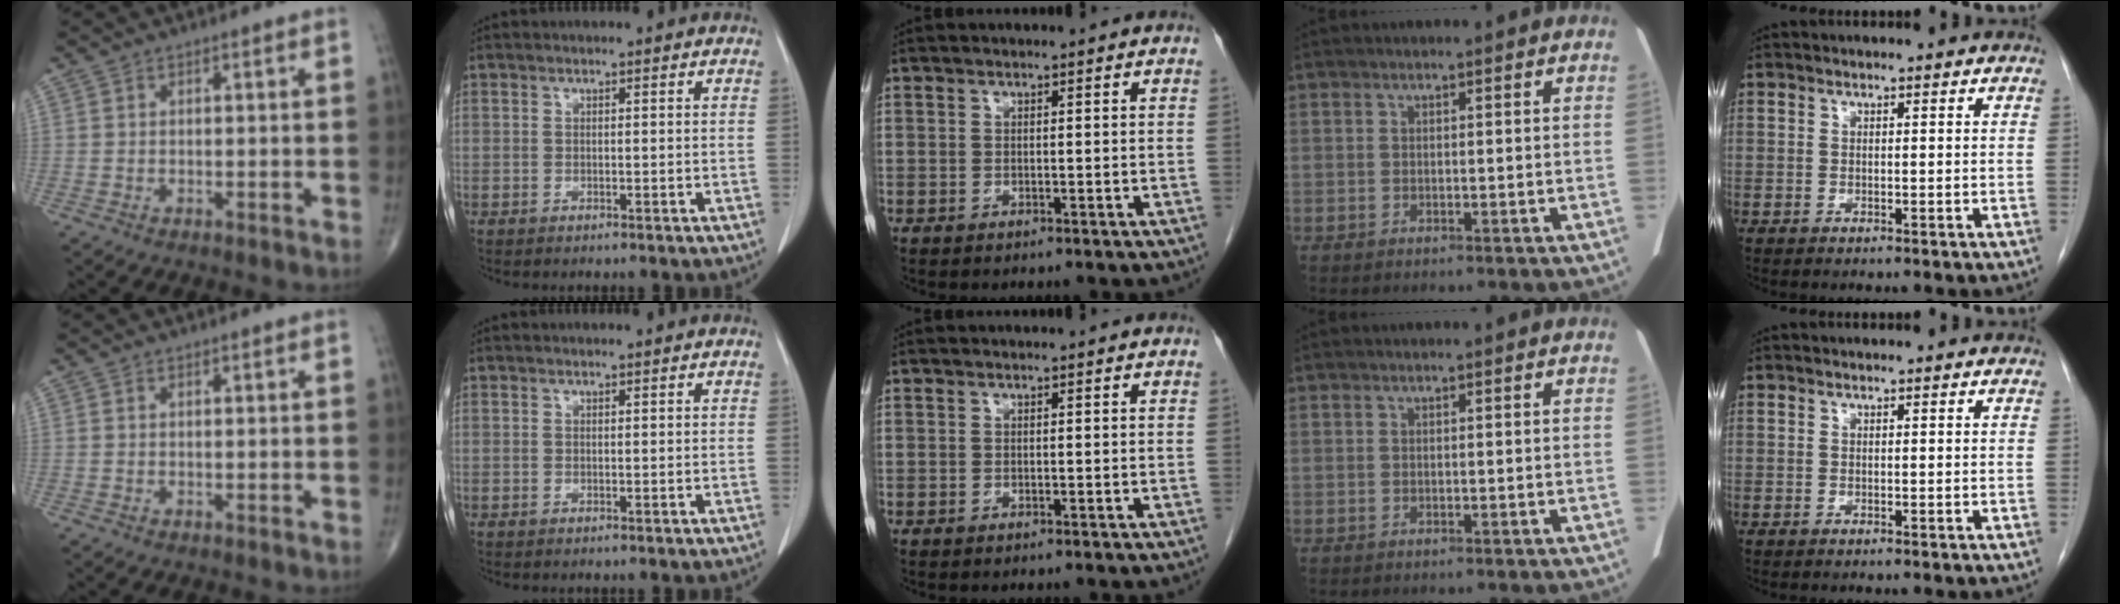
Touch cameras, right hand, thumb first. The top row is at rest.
{}